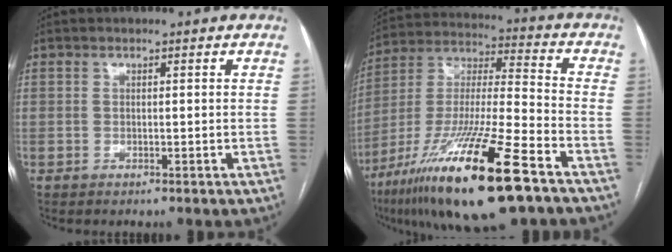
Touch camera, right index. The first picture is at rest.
{"total": 23.6, "force": [-13.7, 1.9, 19.2], "torque": [-0.361, -0.047, -0.244]}